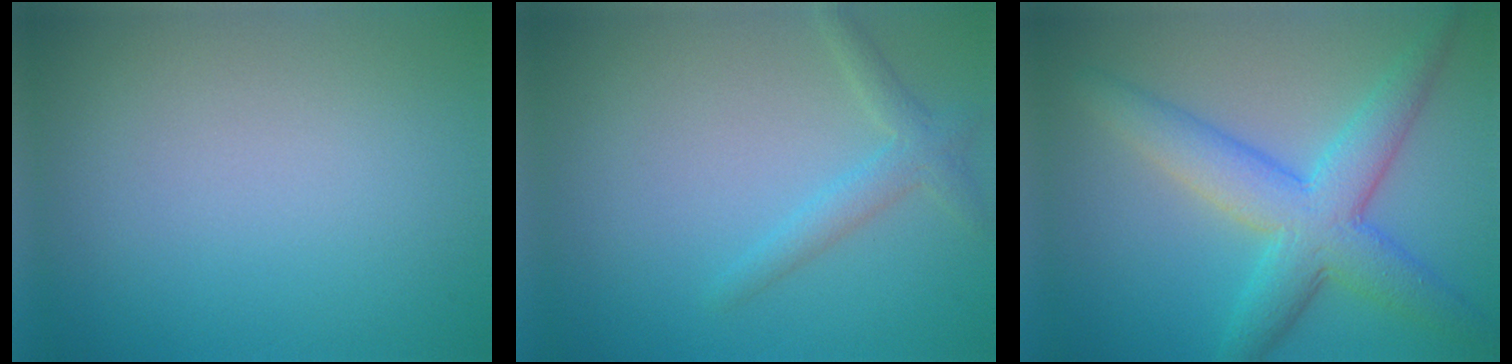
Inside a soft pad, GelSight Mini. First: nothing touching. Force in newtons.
{"total": 2.1, "press": 2.1, "slide": 0.1}
{"total": 6.7, "press": 6.7, "slide": 0.1}